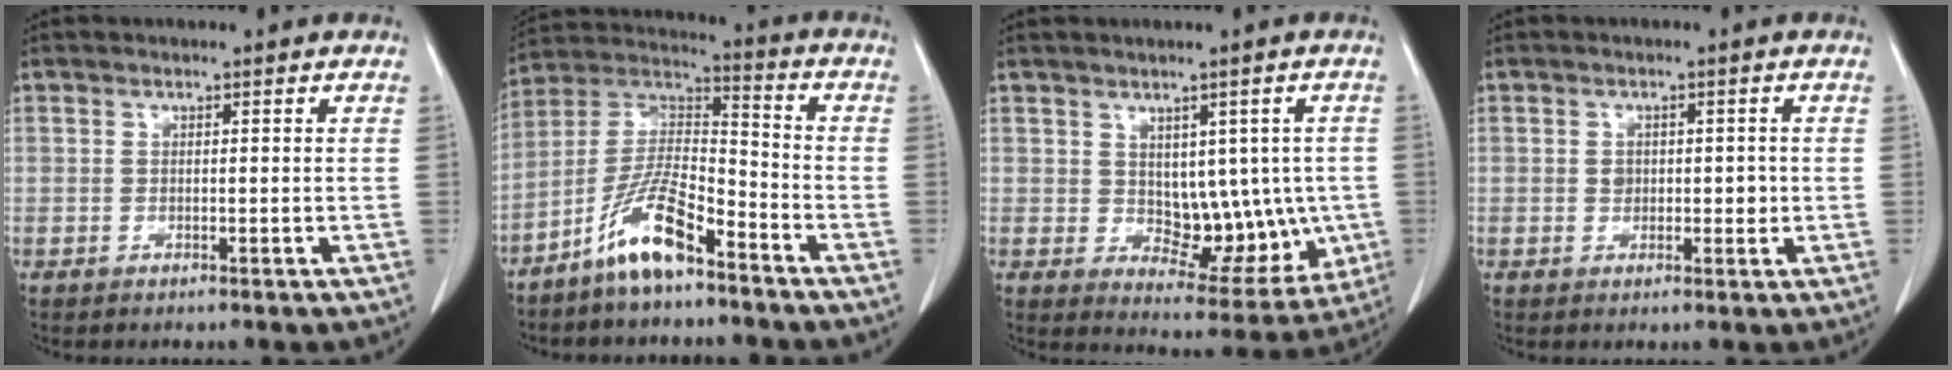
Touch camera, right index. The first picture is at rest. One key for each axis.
{"total": 11.3, "fx": -7.5, "fy": 2.5, "fz": 8.1, "tx": -0.174, "ty": 0.004, "tz": -0.143}
{"total": 10.3, "fx": 0.1, "fy": 6.2, "fz": 8.3, "tx": -0.086, "ty": 0.007, "tz": 0.026}
{"total": 2.8, "fx": 0.0, "fy": 2.0, "fz": 1.9, "tx": -0.027, "ty": 0.004, "tz": 0.004}